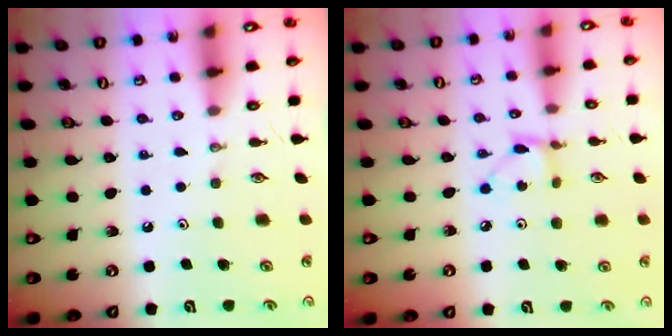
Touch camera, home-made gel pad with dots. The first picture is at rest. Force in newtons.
{"total": 3.4, "press": 3.4, "slide": 0.3}